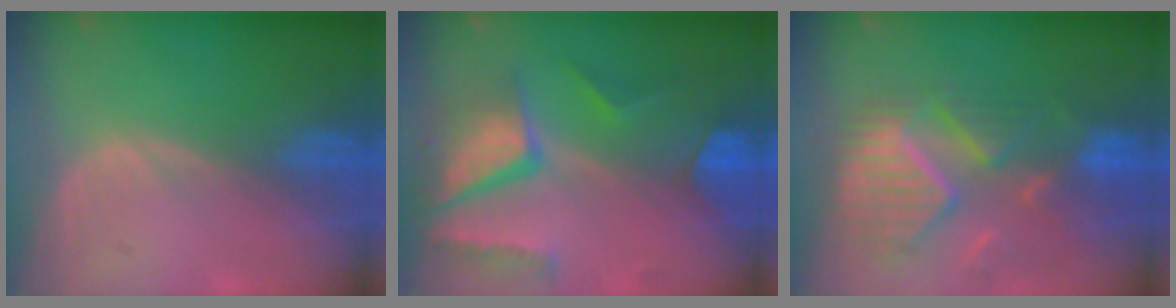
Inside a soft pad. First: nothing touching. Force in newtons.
{"total": 10.3, "press": 8.8, "slide": 5.4}
{"total": 11.6, "press": 10.2, "slide": 5.5}